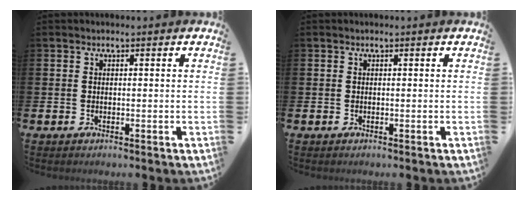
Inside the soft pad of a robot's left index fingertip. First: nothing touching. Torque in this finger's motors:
{"motor_torque": [0.00, 0.00, 0.00, -0.01]}